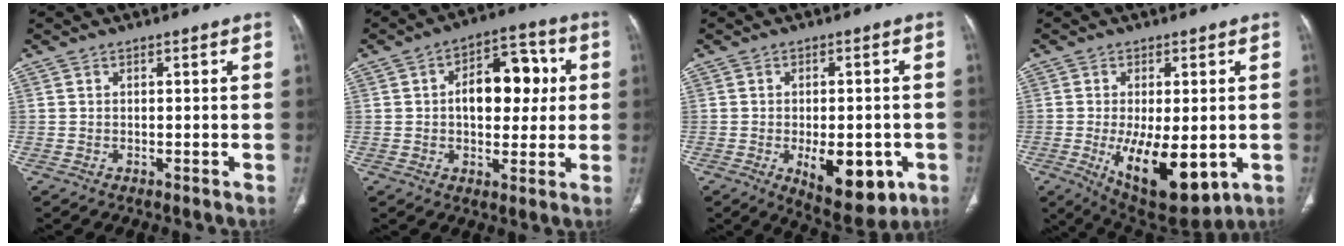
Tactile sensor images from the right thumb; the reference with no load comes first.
{"total": 13.3, "force": [1.6, 8.1, 10.4], "torque": [-0.110, 0.021, 0.020]}
{"total": 12.2, "force": [-3.8, 6.0, 10.0], "torque": [-0.116, -0.001, -0.039]}
{"total": 14.9, "force": [-3.3, 6.5, 13.0], "torque": [-0.200, -0.022, -0.029]}